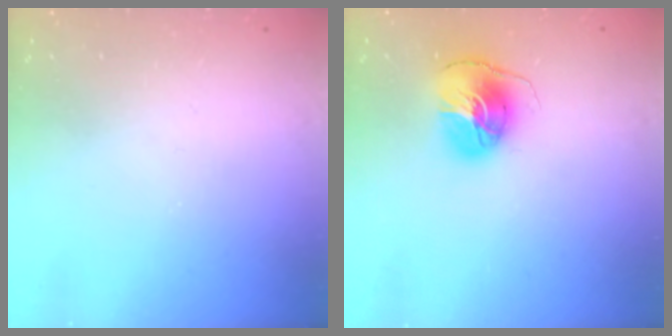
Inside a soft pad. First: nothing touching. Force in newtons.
{"total": 8.6, "press": 8.6, "slide": 0.9}